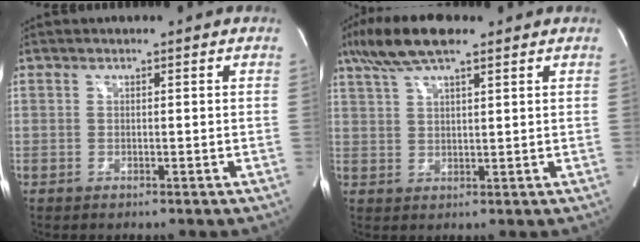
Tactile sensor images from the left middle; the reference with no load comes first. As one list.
[{"total": 8.9, "force": [6.3, 1.8, 6.1], "torque": [-0.126, 0.025, 0.114]}]